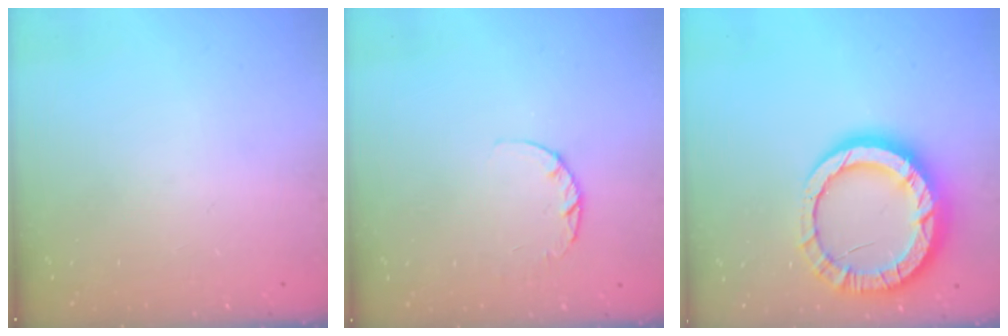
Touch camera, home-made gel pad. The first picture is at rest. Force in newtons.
{"total": 2.6, "press": 2.5, "slide": 0.4}
{"total": 17.0, "press": 16.9, "slide": 1.6}